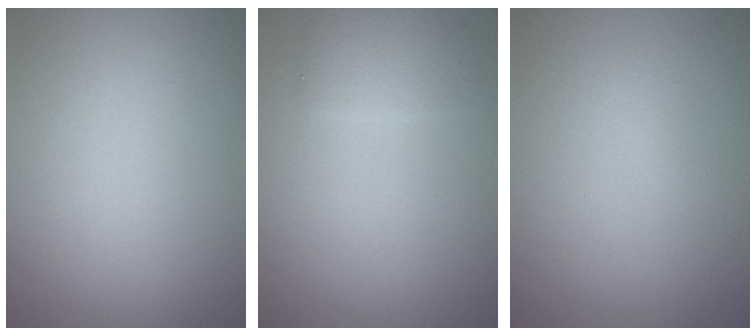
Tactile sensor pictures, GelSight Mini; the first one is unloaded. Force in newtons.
{"total": 2.0, "press": 2.0, "slide": 0.2}
{"total": 0.5, "press": 0.5, "slide": 0.0}